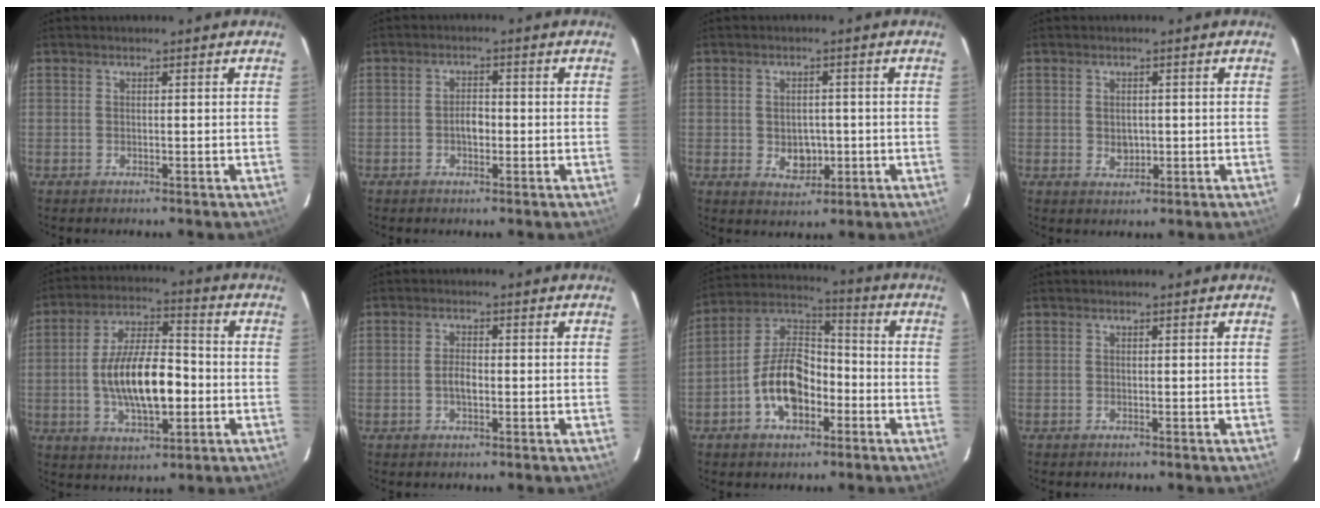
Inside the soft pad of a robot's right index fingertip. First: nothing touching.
{"total": 2.8, "force": [-0.7, 1.7, 2.1], "torque": [-0.037, 0.006, -0.013]}
{"total": 5.0, "force": [-0.9, 3.9, 3.1], "torque": [-0.052, -0.002, -0.004]}
{"total": 3.0, "force": [-0.3, 2.4, 1.8], "torque": [-0.028, -0.001, 0.000]}
{"total": 14.7, "force": [-2.3, 6.1, 13.1], "torque": [-0.246, 0.007, -0.037]}
{"total": 2.5, "force": [-0.6, 1.1, 2.1], "torque": [-0.043, 0.004, -0.012]}
{"total": 12.7, "force": [-4.9, 7.5, 9.0], "torque": [-0.176, 0.027, -0.083]}
{"total": 0.0}